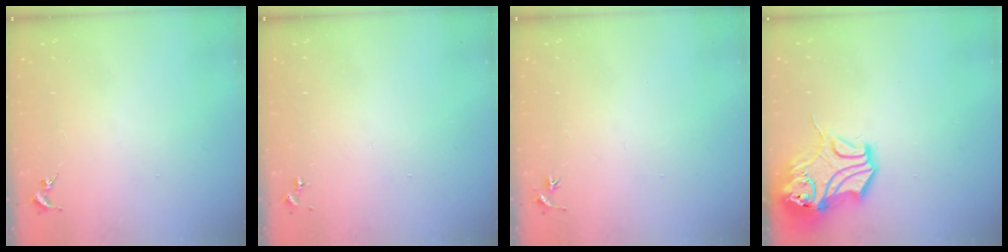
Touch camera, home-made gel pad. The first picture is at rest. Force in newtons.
{"total": 0.0}
{"total": 3.0, "press": 3.0, "slide": 0.3}
{"total": 14.2, "press": 14.1, "slide": 1.9}